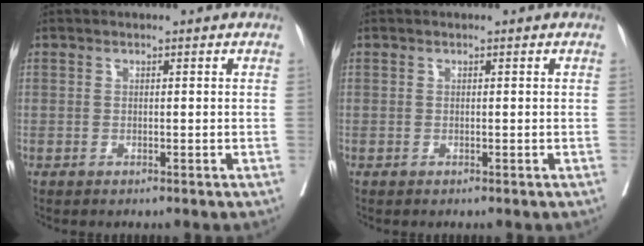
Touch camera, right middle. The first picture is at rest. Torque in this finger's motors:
{"motor_torque": [0.00, 0.00, -0.12, -0.11]}